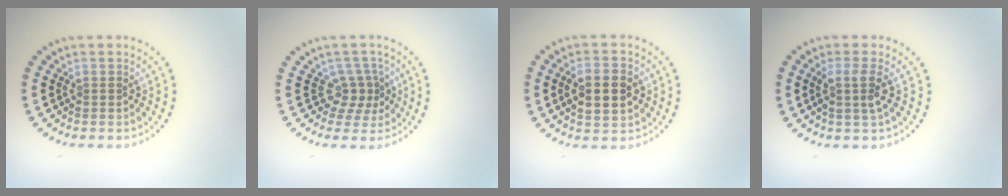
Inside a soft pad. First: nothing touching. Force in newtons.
{"total": 2.6, "press": 1.8, "slide": 1.8}
{"total": 4.6, "press": 4.5, "slide": 0.2}
{"total": 2.2, "press": 1.8, "slide": 1.3}